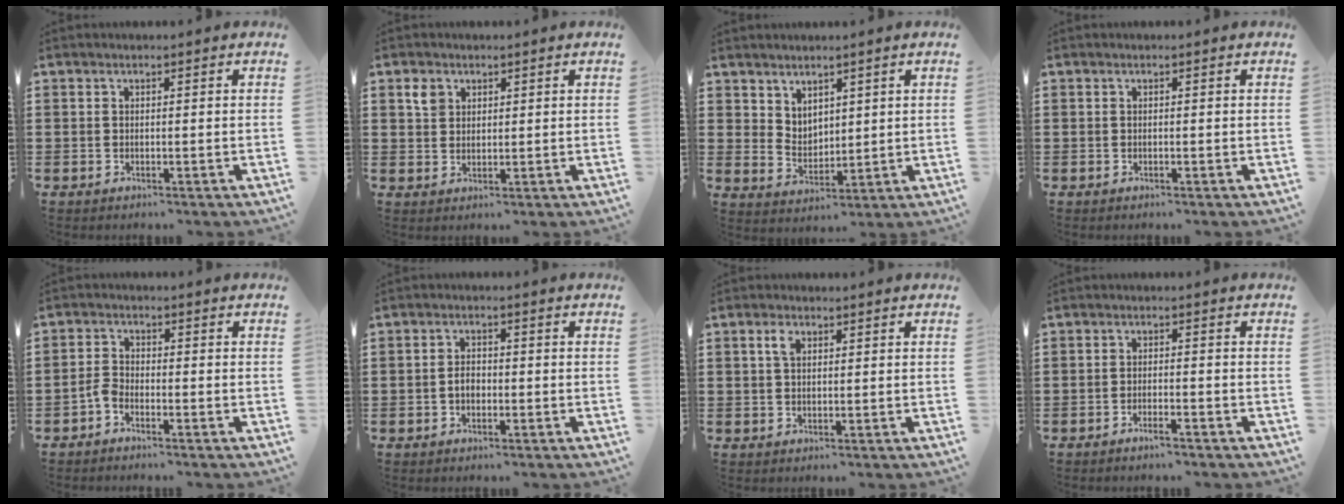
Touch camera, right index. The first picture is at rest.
{"total": 2.6, "force": [1.5, 2.0, 0.9], "torque": [-0.024, 0.009, 0.027]}
{"total": 4.2, "force": [3.4, 2.4, 0.2], "torque": [-0.016, 0.001, 0.066]}
{"total": 0.0}
{"total": 2.2, "force": [-1.7, 0.8, 1.1], "torque": [-0.037, 0.000, -0.039]}
{"total": 2.2, "force": [-0.6, 1.4, 1.6], "torque": [-0.032, 0.004, -0.012]}
{"total": 2.3, "force": [0.9, 1.2, 1.7], "torque": [-0.037, 0.007, 0.016]}
{"total": 1.7, "force": [-1.4, 0.0, 0.9], "torque": [-0.015, 0.000, -0.026]}